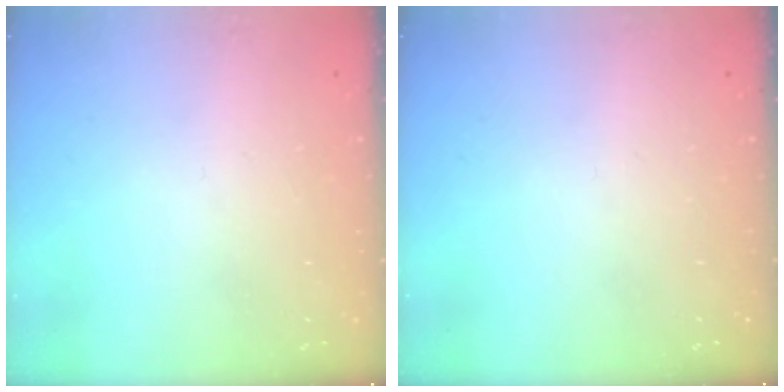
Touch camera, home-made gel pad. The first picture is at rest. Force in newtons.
{"total": 0.0}